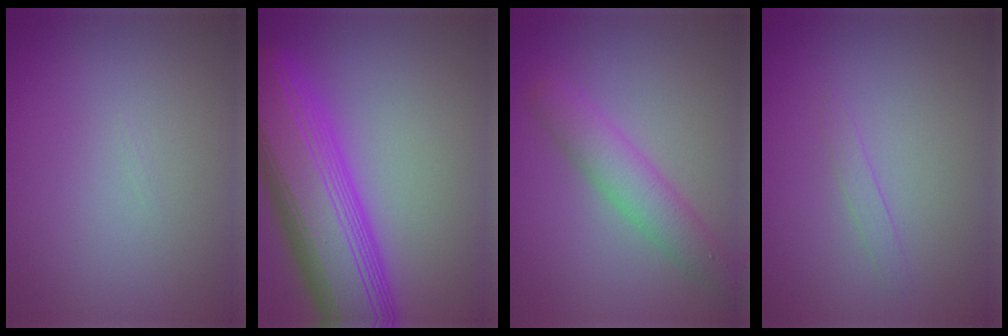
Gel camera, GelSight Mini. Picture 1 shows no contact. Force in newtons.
{"total": 11.6, "press": 11.6, "slide": 0.4}
{"total": 3.6, "press": 3.6, "slide": 0.0}
{"total": 0.8, "press": 0.8, "slide": 0.1}